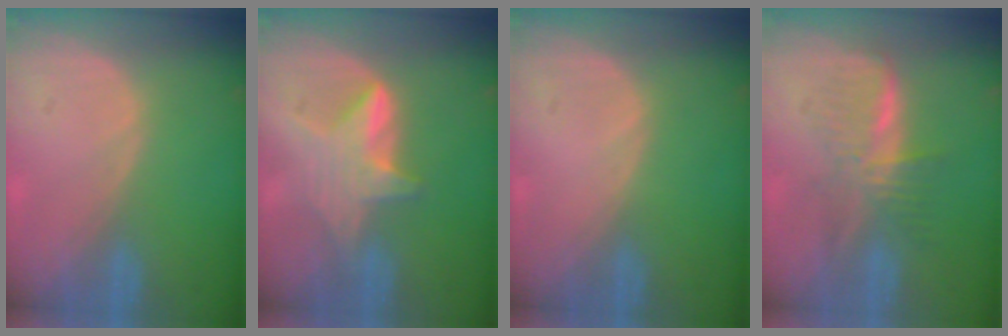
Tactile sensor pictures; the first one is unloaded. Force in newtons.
{"total": 6.0, "press": 5.7, "slide": 1.9}
{"total": 0.0}
{"total": 5.9, "press": 5.7, "slide": 1.7}